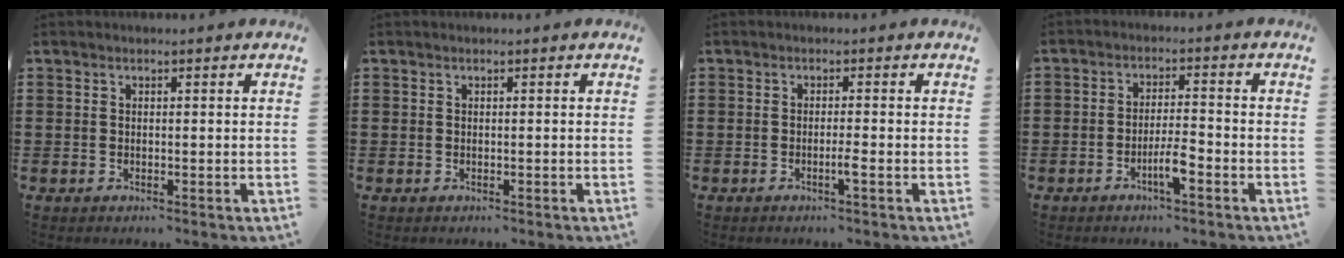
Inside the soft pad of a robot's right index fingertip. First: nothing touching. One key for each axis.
{"total": 0.0}
{"total": 1.7, "fx": -0.9, "fy": -0.2, "fz": 1.5, "tx": -0.025, "ty": -0.004, "tz": -0.018}
{"total": 4.1, "fx": -2.4, "fy": 0.8, "fz": 3.2, "tx": -0.068, "ty": 0.001, "tz": -0.047}